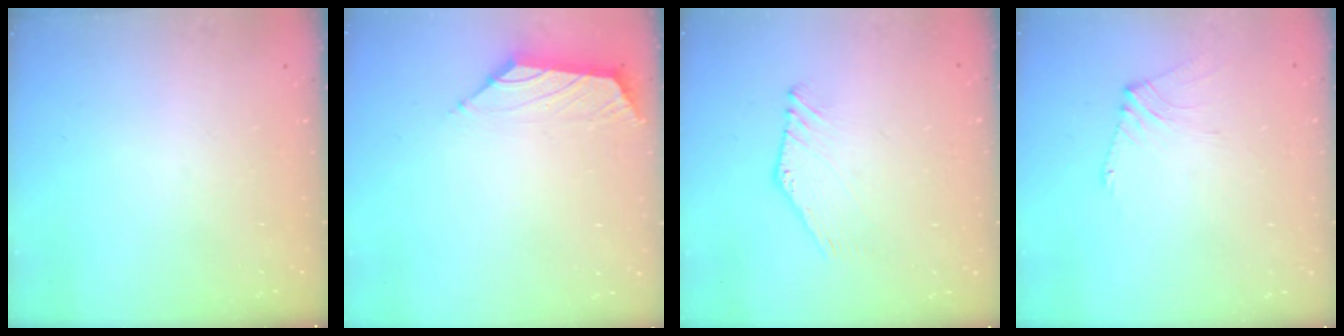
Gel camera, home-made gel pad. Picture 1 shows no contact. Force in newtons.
{"total": 1.5, "press": 1.4, "slide": 0.6}
{"total": 2.1, "press": 2.1, "slide": 0.1}
{"total": 2.2, "press": 2.1, "slide": 0.4}